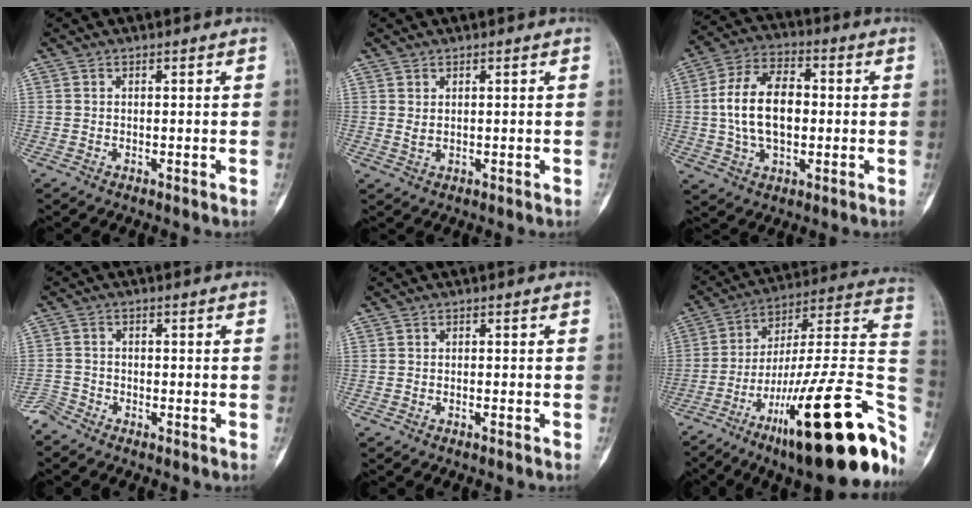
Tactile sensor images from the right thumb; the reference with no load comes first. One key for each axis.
{"total": 1.2, "fx": 0.5, "fy": 0.6, "fz": 0.9, "tx": -0.017, "ty": -0.001, "tz": 0.016}
{"total": 13.7, "fx": 0.2, "fy": 8.2, "fz": 11.0, "tx": -0.194, "ty": 0.020, "tz": 0.001}
{"total": 2.5, "fx": -2.5, "fy": 0.5, "fz": 0.0, "tx": -0.002, "ty": -0.006, "tz": -0.057}
{"total": 0.5, "fx": -0.4, "fy": 0.0, "fz": 0.3, "tx": -0.012, "ty": 0.001, "tz": -0.006}
{"total": 33.6, "fx": -14.1, "fy": 8.4, "fz": 29.3, "tx": -0.352, "ty": 0.066, "tz": -0.214}